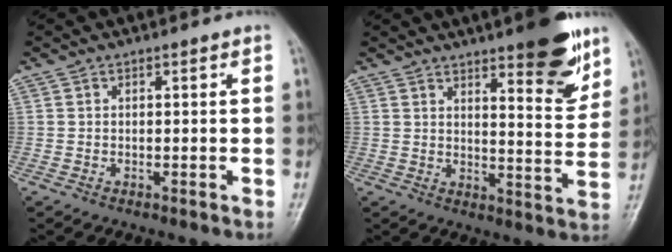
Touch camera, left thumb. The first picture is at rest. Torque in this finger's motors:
{"motor_torque": [1.53, 0.96, 1.15, -1.04, 0.03]}